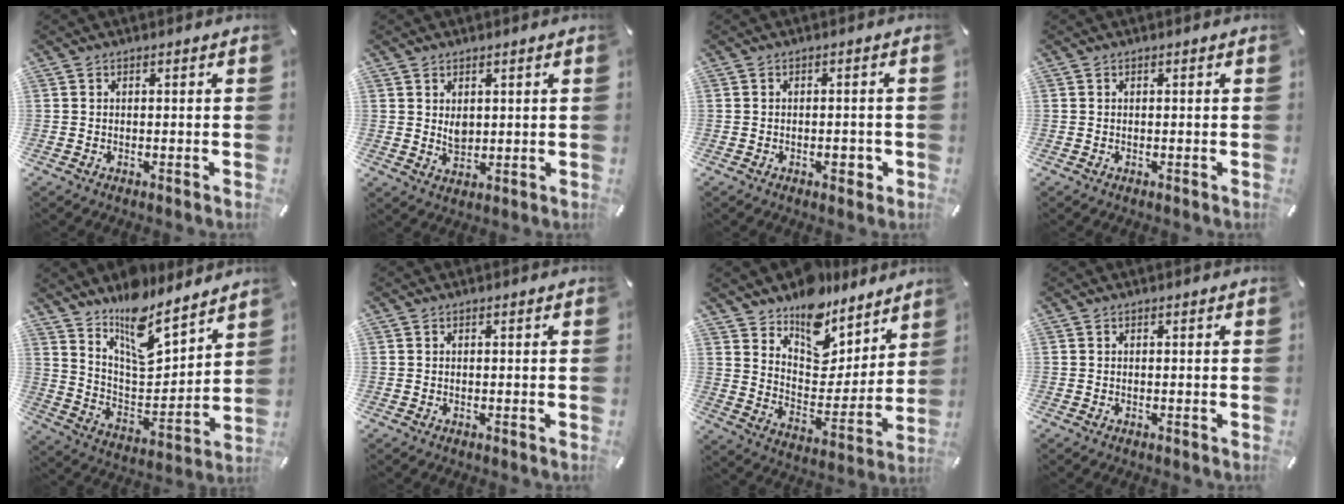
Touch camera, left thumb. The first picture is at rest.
{"total": 3.5, "force": [1.5, 2.5, 1.9], "torque": [-0.025, -0.007, 0.026]}
{"total": 2.5, "force": [-0.9, 1.5, 1.8], "torque": [-0.031, 0.003, -0.015]}
{"total": 0.0}
{"total": 13.5, "force": [11.1, 5.7, 5.2], "torque": [-0.093, -0.094, 0.204]}
{"total": 0.0}
{"total": 14.4, "force": [11.7, 7.9, 2.7], "torque": [-0.027, -0.126, 0.212]}
{"total": 0.0}